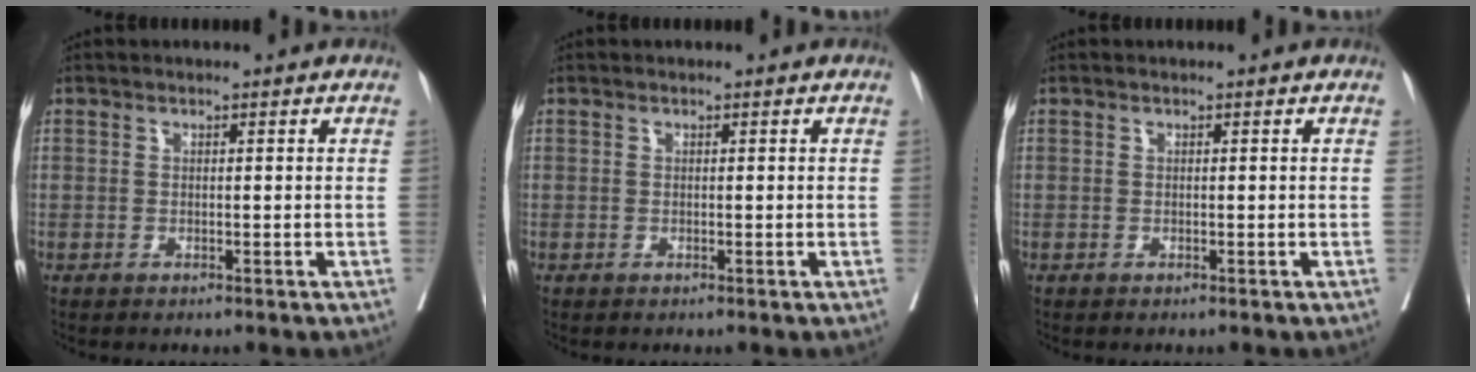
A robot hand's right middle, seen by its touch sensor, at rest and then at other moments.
{"total": 0.0}
{"total": 0.0}